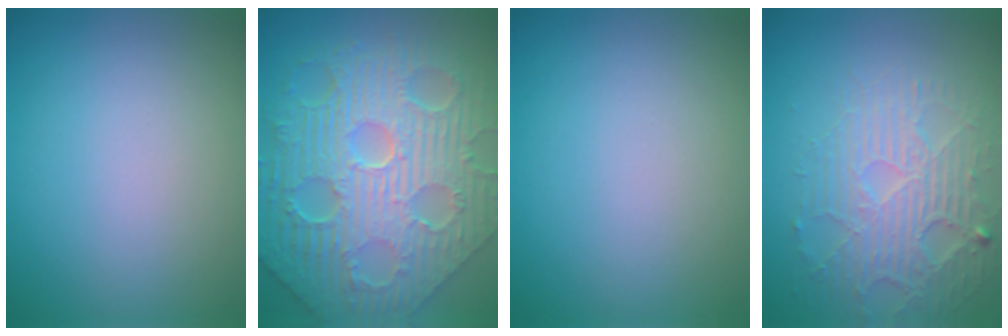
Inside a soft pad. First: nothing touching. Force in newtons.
{"total": 12.1, "press": 8.1, "slide": 9.0}
{"total": 0.0}
{"total": 4.4, "press": 3.9, "slide": 2.0}